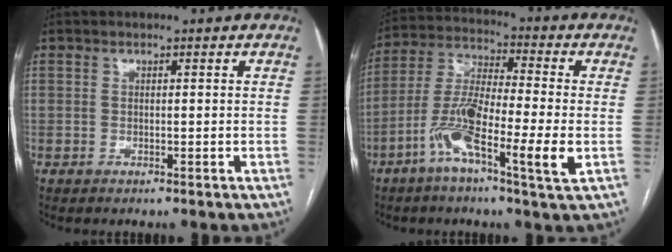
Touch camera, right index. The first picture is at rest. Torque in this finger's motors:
{"motor_torque": [0.63, -0.25, 0.60, 0.21]}